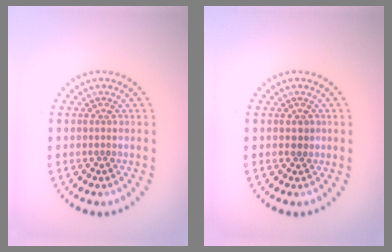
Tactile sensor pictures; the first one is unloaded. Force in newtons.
{"total": 0.7, "press": 0.7, "slide": 0.2}